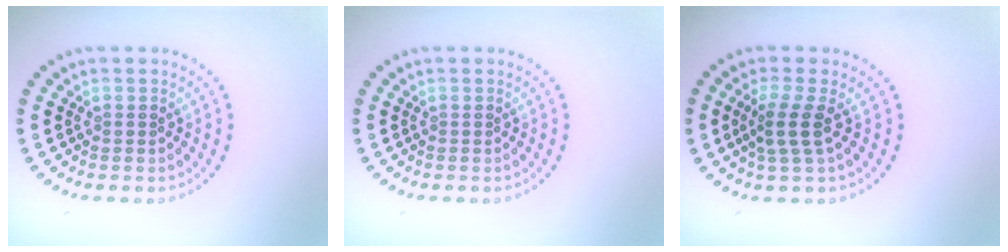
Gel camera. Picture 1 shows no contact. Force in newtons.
{"total": 0.0}
{"total": 2.5, "press": 2.0, "slide": 1.5}